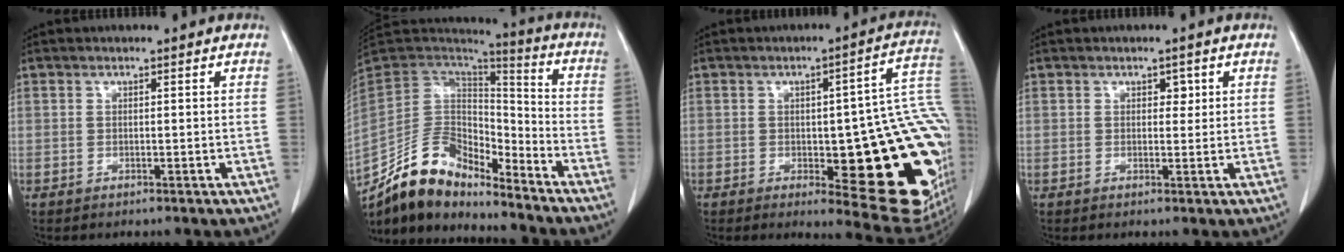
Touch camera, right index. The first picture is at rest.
{"total": 13.9, "force": [-12.2, 5.3, 4.2], "torque": [-0.069, 0.052, -0.227]}
{"total": 24.8, "force": [-3.3, 6.4, 23.7], "torque": [-0.204, 0.017, -0.022]}
{"total": 1.7, "force": [0.7, 1.1, 1.0], "torque": [-0.009, 0.000, 0.009]}